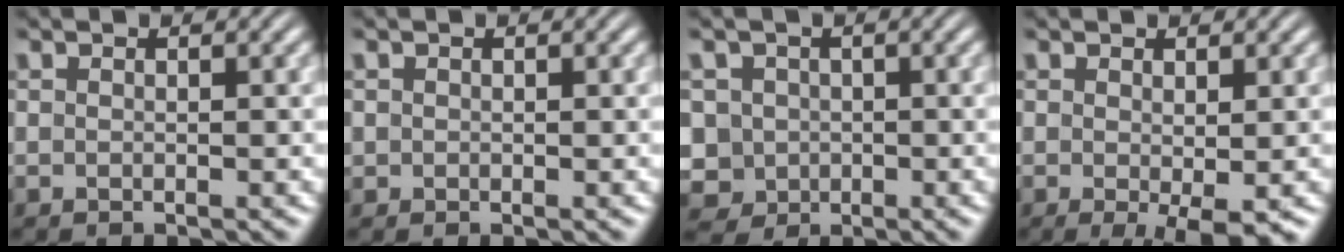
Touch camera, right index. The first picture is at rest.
{"total": 0.7, "force": [0.0, 0.7, 0.1], "torque": [-0.004, -0.009, 0.004]}
{"total": 9.4, "force": [-2.2, 8.6, 3.0], "torque": [-0.089, -0.050, -0.026]}
{"total": 3.9, "force": [-2.1, 0.8, 3.2], "torque": [-0.044, -0.024, -0.017]}